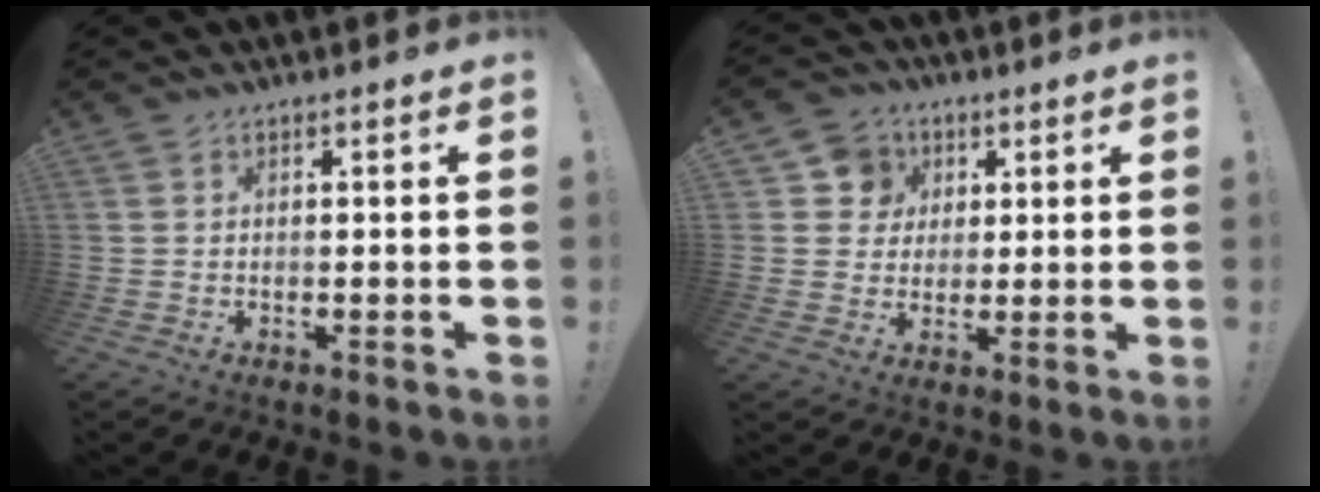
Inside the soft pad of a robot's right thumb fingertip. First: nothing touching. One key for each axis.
{"total": 8.0, "fx": 2.1, "fy": 7.6, "fz": 1.3, "tx": -0.021, "ty": -0.009, "tz": 0.044}